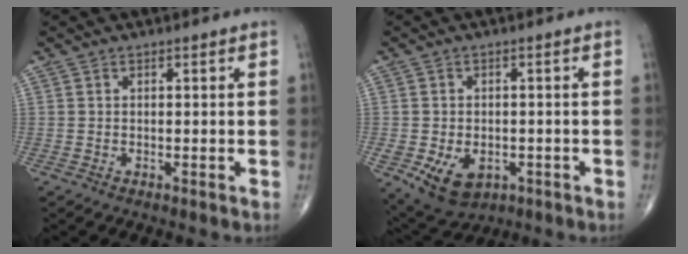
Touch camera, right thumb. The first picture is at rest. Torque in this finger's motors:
{"motor_torque": [2.95, 2.06, 0.18, -0.36, 0.07]}